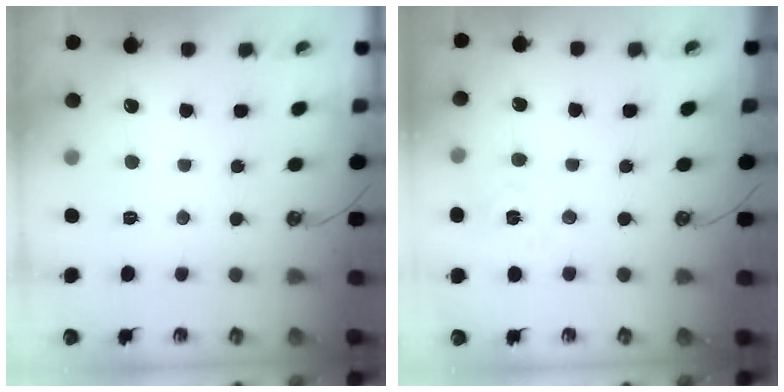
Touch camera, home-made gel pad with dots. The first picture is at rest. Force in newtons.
{"total": 3.1, "press": 3.1, "slide": 0.3}